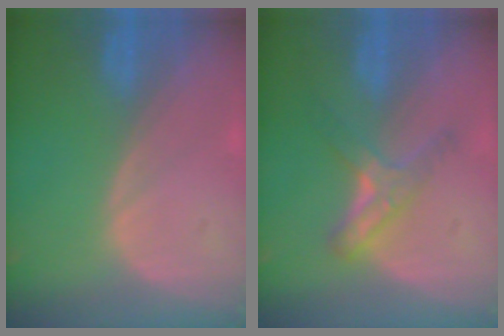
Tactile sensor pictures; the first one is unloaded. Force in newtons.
{"total": 5.4, "press": 5.0, "slide": 2.1}